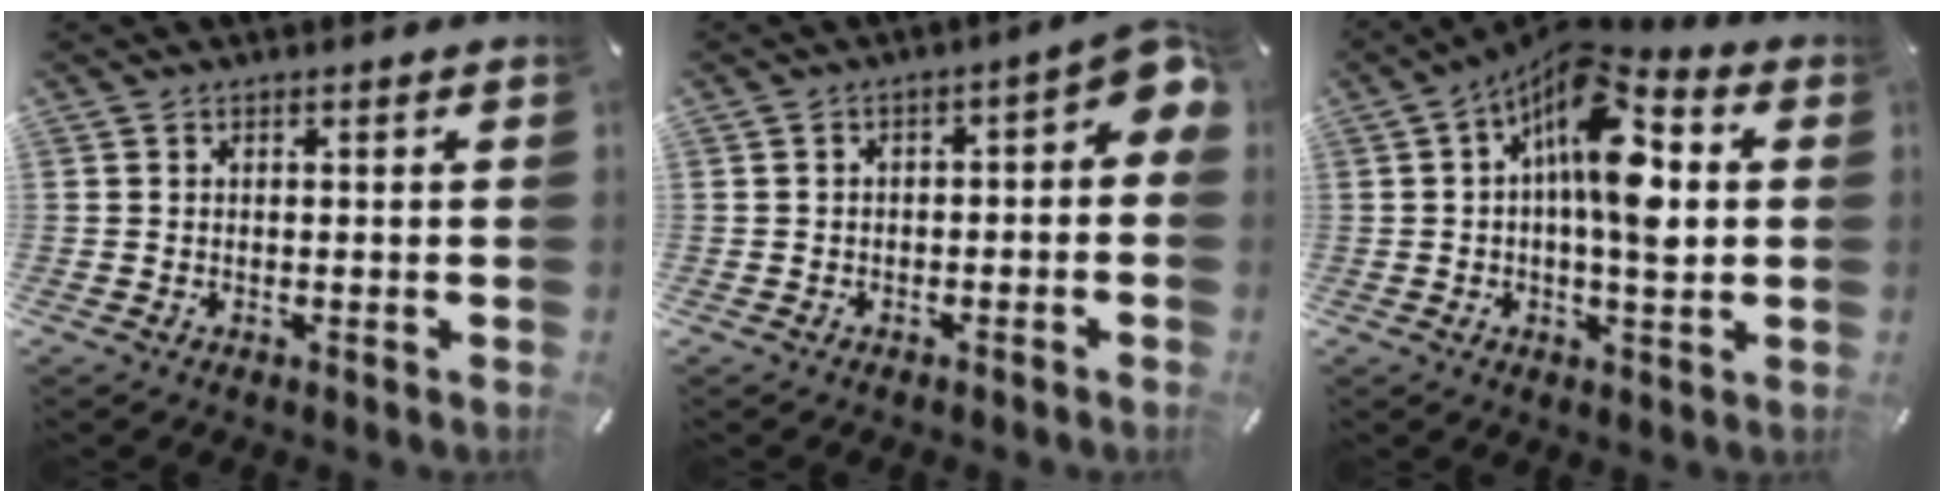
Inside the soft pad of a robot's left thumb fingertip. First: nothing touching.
{"total": 5.0, "force": [-0.9, 2.7, 4.1], "torque": [-0.059, 0.005, -0.021]}
{"total": 16.4, "force": [3.2, 7.1, 14.4], "torque": [-0.236, -0.022, 0.050]}